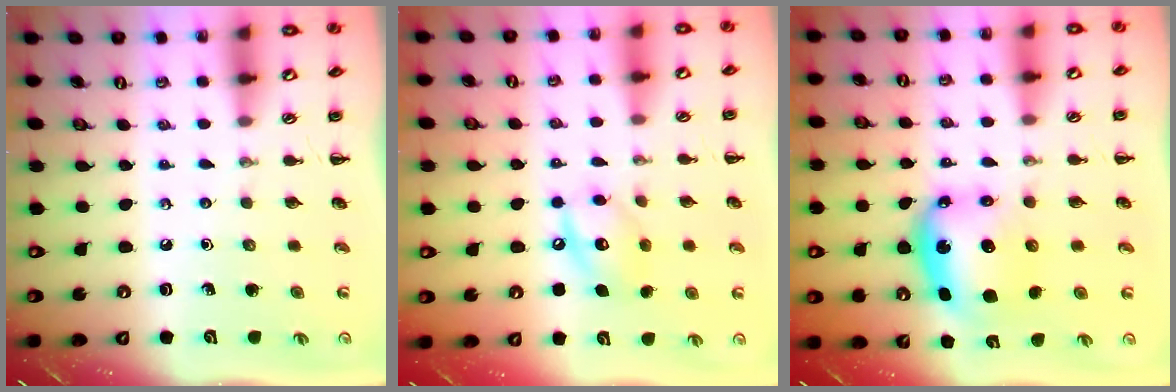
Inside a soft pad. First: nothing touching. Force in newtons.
{"total": 10.4, "press": 10.3, "slide": 1.5}
{"total": 6.4, "press": 6.3, "slide": 1.3}